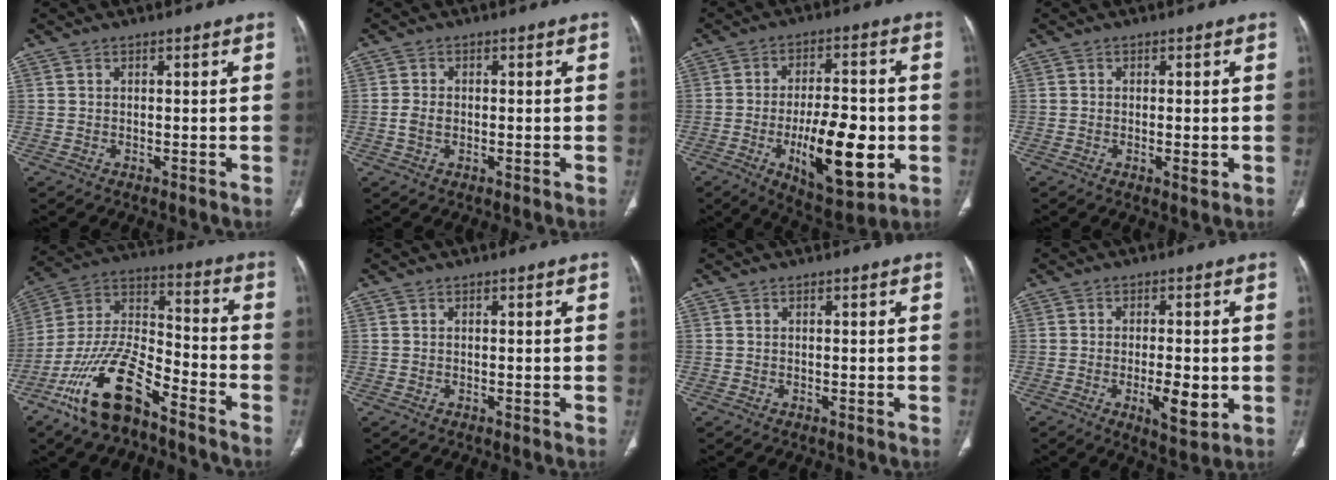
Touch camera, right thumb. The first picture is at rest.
{"total": 2.4, "force": [-0.3, 1.5, 1.8], "torque": [-0.040, 0.005, -0.008]}
{"total": 17.1, "force": [-4.4, 7.0, 14.9], "torque": [-0.214, 0.007, -0.057]}
{"total": 2.3, "force": [-0.6, 0.8, 2.1], "torque": [-0.034, -0.005, -0.008]}
{"total": 17.5, "force": [-11.3, 6.5, 11.7], "torque": [-0.217, 0.072, -0.213]}
{"total": 0.0}
{"total": 0.0}
{"total": 7.3, "force": [-1.8, 2.7, 6.6], "torque": [-0.098, -0.010, -0.024]}